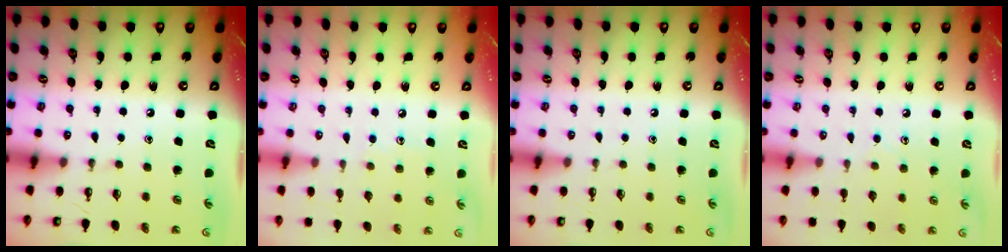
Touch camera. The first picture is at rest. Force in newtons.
{"total": 5.3, "press": 5.3, "slide": 0.6}
{"total": 0.0}
{"total": 5.7, "press": 5.7, "slide": 0.5}